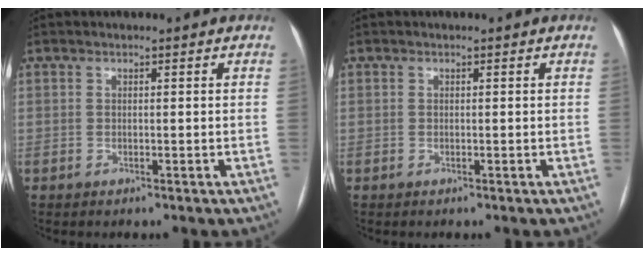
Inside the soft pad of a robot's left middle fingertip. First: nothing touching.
{"total": 0.0}